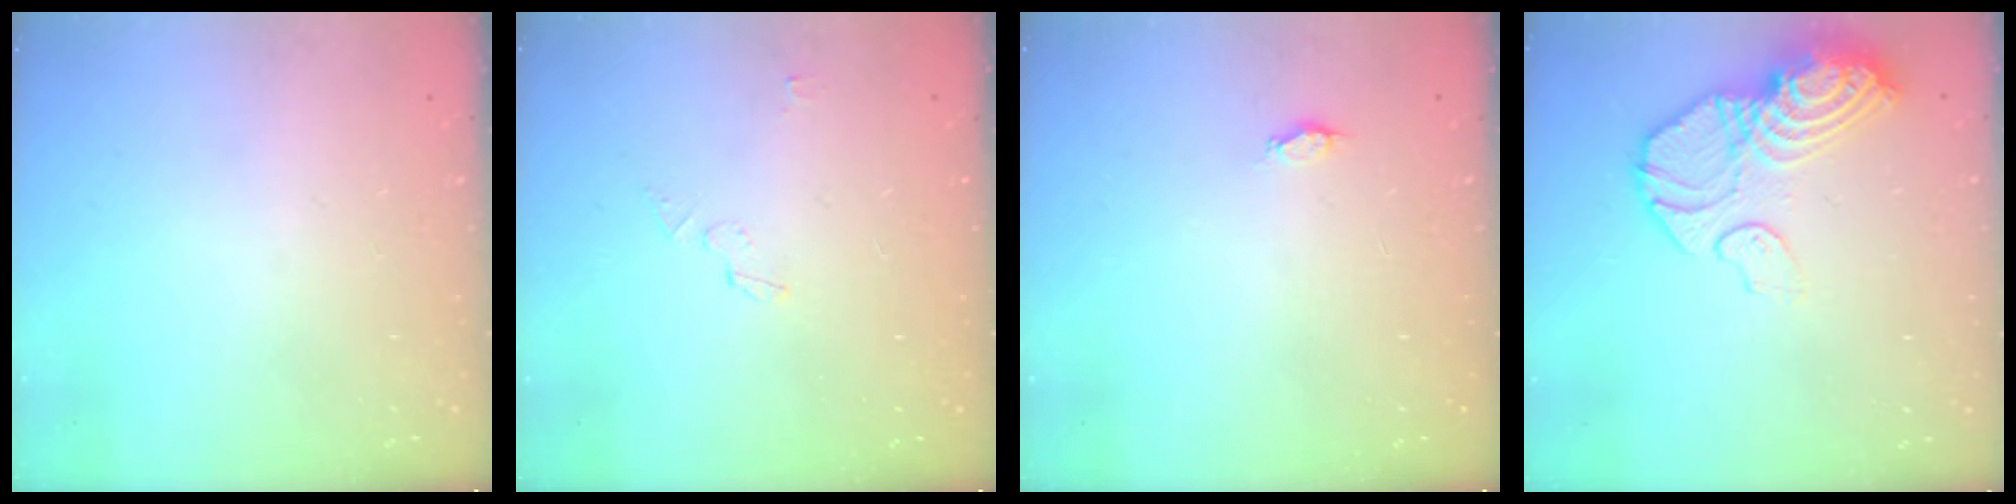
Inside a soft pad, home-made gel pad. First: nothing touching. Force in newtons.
{"total": 3.3, "press": 3.3, "slide": 0.3}
{"total": 1.8, "press": 1.8, "slide": 0.3}
{"total": 14.7, "press": 14.6, "slide": 1.5}